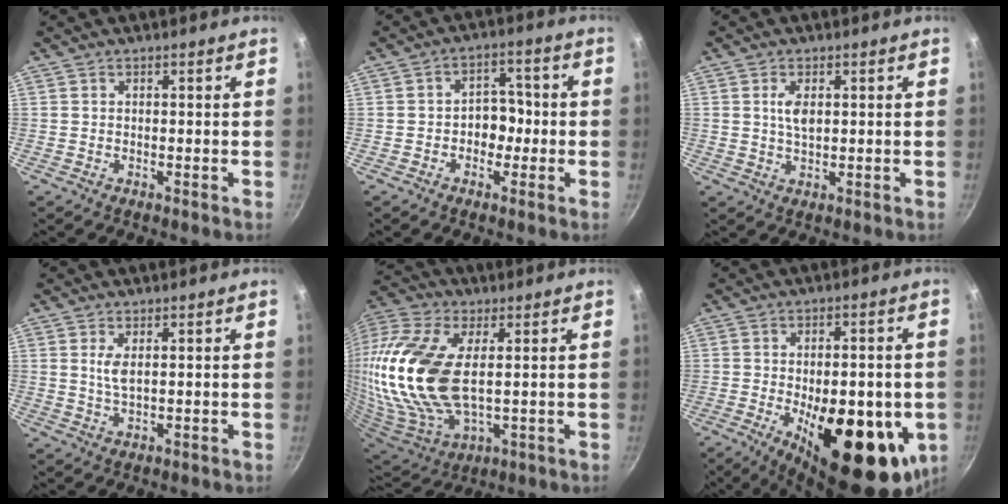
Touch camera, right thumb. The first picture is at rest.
{"total": 5.5, "force": [-1.1, 4.3, 3.2], "torque": [0.005, 0.019, -0.022]}
{"total": 2.6, "force": [0.7, 1.4, 2.0], "torque": [-0.034, -0.002, 0.015]}
{"total": 3.0, "force": [0.8, 1.2, 2.6], "torque": [-0.051, -0.009, 0.018]}
{"total": 26.2, "force": [3.4, 13.9, 22.0], "torque": [-0.474, -0.006, 0.063]}
{"total": 22.1, "force": [-5.4, 9.8, 19.1], "torque": [-0.232, -0.013, -0.062]}